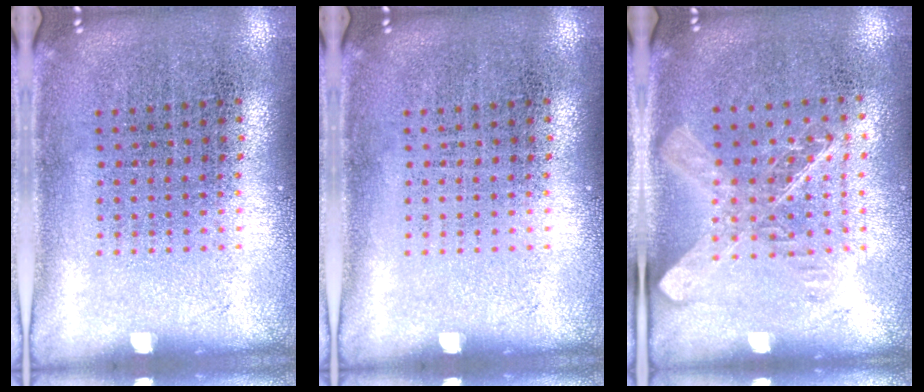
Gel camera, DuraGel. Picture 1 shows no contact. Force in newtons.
{"total": 0.0}
{"total": 1.5, "press": 1.3, "slide": 0.8}